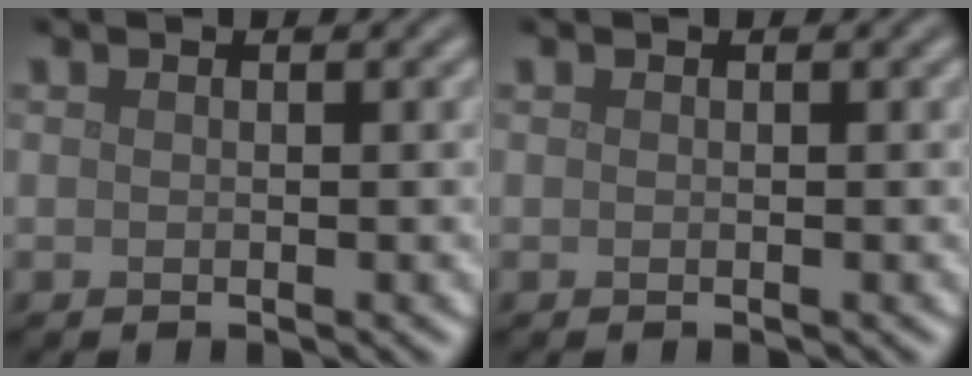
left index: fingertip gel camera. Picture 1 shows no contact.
{"total": 0.0}